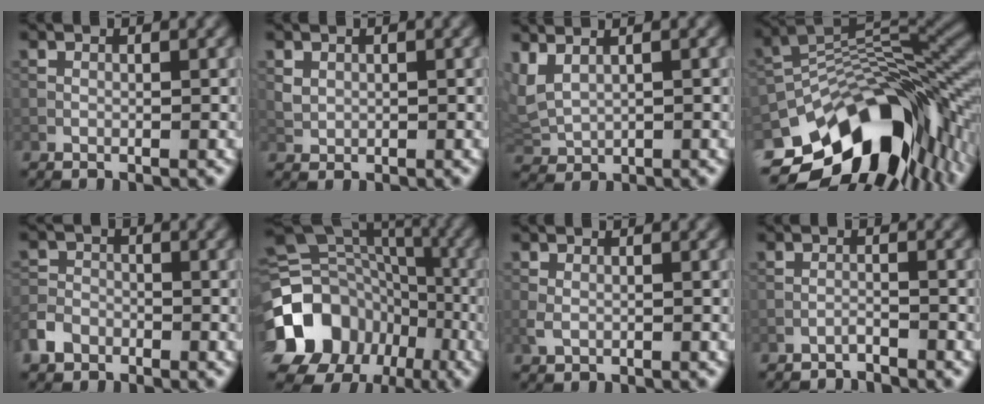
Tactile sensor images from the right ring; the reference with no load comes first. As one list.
[{"total": 1.3, "force": [1.0, 0.8, 0.3], "torque": [-0.004, 0.001, 0.019]}, {"total": 2.7, "force": [1.6, 1.1, 1.9], "torque": [-0.062, 0.006, 0.039]}, {"total": 14.5, "force": [-6.8, 7.4, 10.5], "torque": [-0.166, 0.008, -0.110]}, {"total": 2.5, "force": [-1.3, 1.9, 0.9], "torque": [-0.021, 0.005, -0.038]}, {"total": 17.3, "force": [-6.3, 14.3, 7.4], "torque": [-0.180, -0.012, -0.112]}, {"total": 1.0, "force": [0.1, 0.7, 0.8], "torque": [-0.023, 0.000, 0.000]}, {"total": 1.4, "force": [-1.4, 0.0, 0.3], "torque": [-0.004, 0.002, -0.029]}]